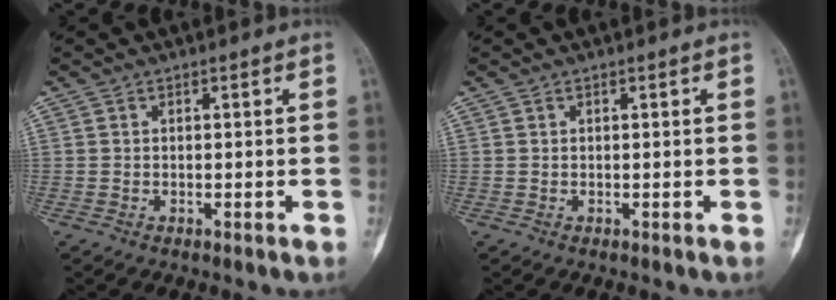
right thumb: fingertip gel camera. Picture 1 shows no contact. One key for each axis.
{"total": 0.0}